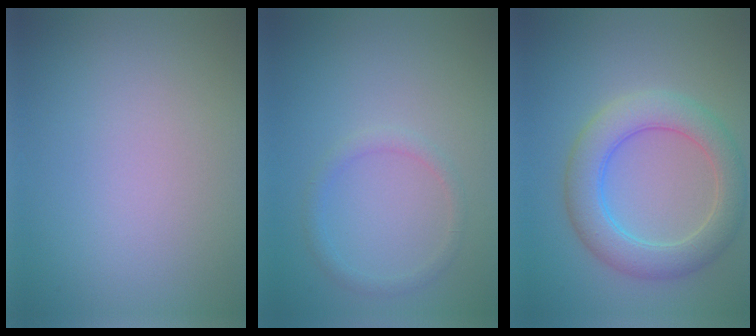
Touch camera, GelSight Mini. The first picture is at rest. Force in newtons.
{"total": 1.4, "press": 1.3, "slide": 0.2}
{"total": 5.5, "press": 5.5, "slide": 0.3}